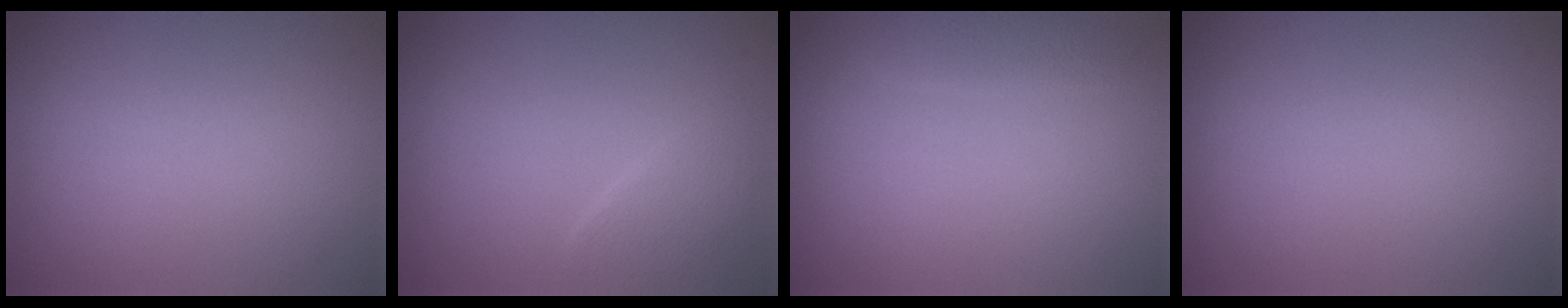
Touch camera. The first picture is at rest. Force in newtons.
{"total": 2.0, "press": 2.0, "slide": 0.1}
{"total": 1.3, "press": 1.3, "slide": 0.1}
{"total": 0.0}